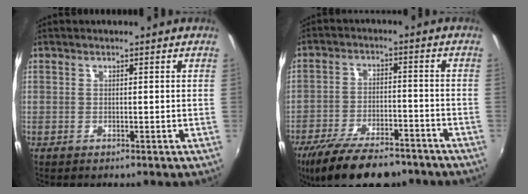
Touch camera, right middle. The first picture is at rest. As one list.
[{"total": 17.2, "force": [-13.3, 6.1, 9.0], "torque": [-0.187, -0.030, -0.211]}]